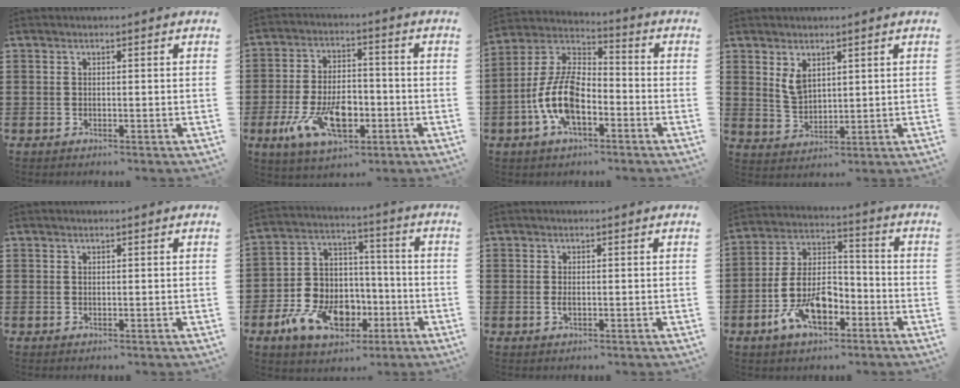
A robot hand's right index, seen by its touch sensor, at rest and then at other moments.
{"total": 11.0, "force": [-4.1, 5.6, 8.5], "torque": [-0.166, -0.003, -0.070]}
{"total": 10.5, "force": [-3.6, 5.3, 8.4], "torque": [-0.212, -0.004, -0.075]}
{"total": 3.5, "force": [2.0, 2.0, 2.1], "torque": [-0.048, 0.005, 0.037]}
{"total": 0.0}
{"total": 11.5, "force": [-4.7, 8.5, 6.2], "torque": [-0.130, 0.026, -0.077]}
{"total": 1.2, "force": [-0.1, 0.6, 1.1], "torque": [-0.028, -0.003, -0.005]}
{"total": 9.9, "force": [-4.5, 5.3, 7.0], "torque": [-0.163, 0.002, -0.088]}